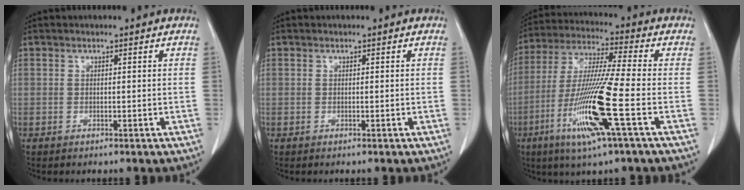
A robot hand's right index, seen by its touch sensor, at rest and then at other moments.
{"total": 0.0}
{"total": 15.3, "force": [-5.3, -0.7, 14.3], "torque": [-0.298, -0.023, -0.105]}